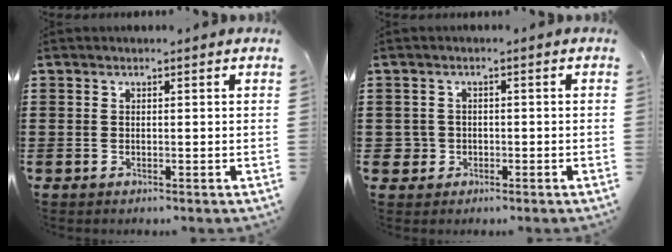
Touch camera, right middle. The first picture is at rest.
{"total": 2.2, "force": [-0.6, 2.1, 0.3], "torque": [-0.016, 0.004, -0.016]}